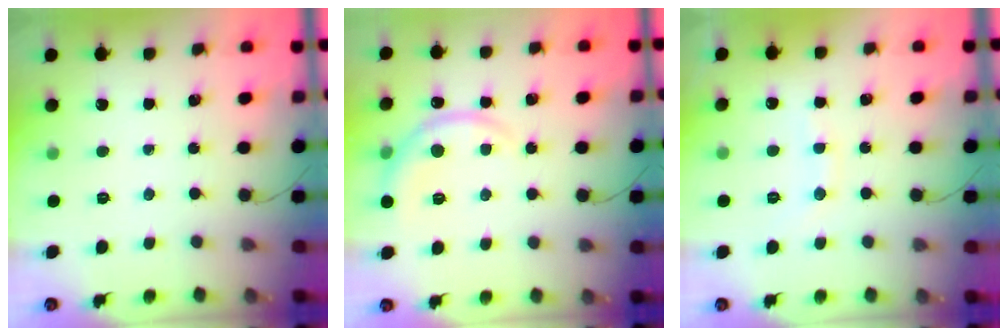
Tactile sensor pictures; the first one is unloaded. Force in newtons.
{"total": 7.2, "press": 7.2, "slide": 0.3}
{"total": 7.7, "press": 7.6, "slide": 1.4}